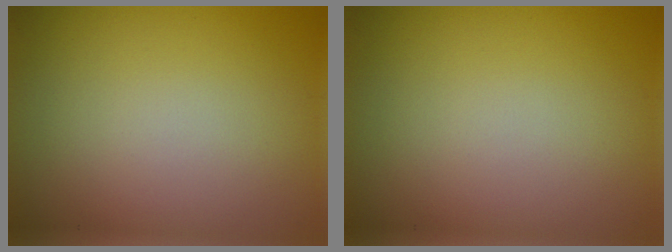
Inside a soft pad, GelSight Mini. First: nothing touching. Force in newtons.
{"total": 0.0}